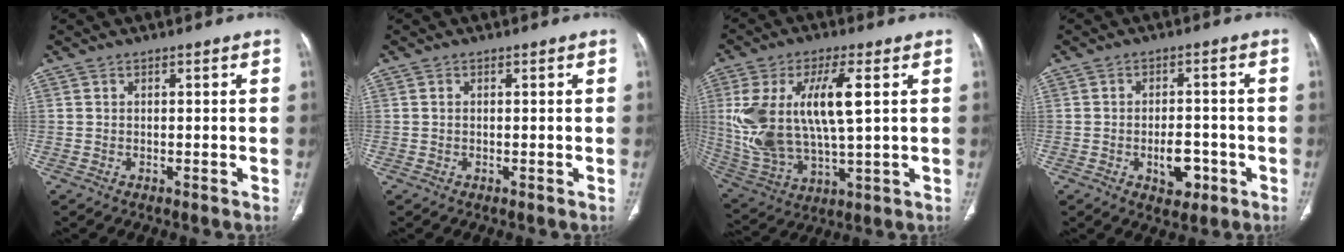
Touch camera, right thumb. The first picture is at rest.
{"total": 0.0}
{"total": 19.0, "force": [3.6, 7.6, 17.0], "torque": [-0.353, -0.005, 0.078]}
{"total": 5.8, "force": [-2.1, 3.5, 4.2], "torque": [-0.044, 0.012, -0.027]}